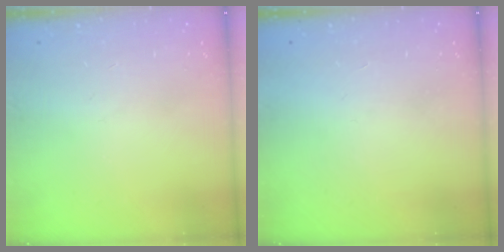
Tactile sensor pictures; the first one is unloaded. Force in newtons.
{"total": 1.6, "press": 1.6, "slide": 0.1}